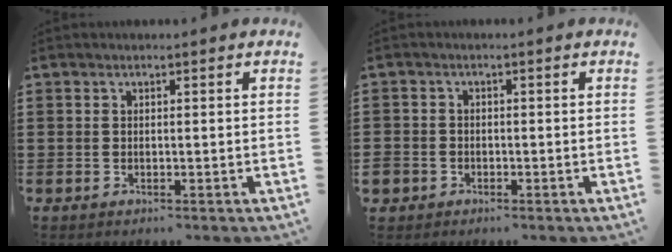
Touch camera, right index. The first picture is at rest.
{"total": 1.7, "force": [-1.2, 1.2, 0.1], "torque": [-0.008, -0.003, -0.026]}